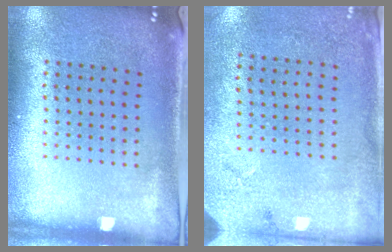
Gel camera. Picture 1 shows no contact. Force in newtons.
{"total": 2.7, "press": 2.1, "slide": 1.7}